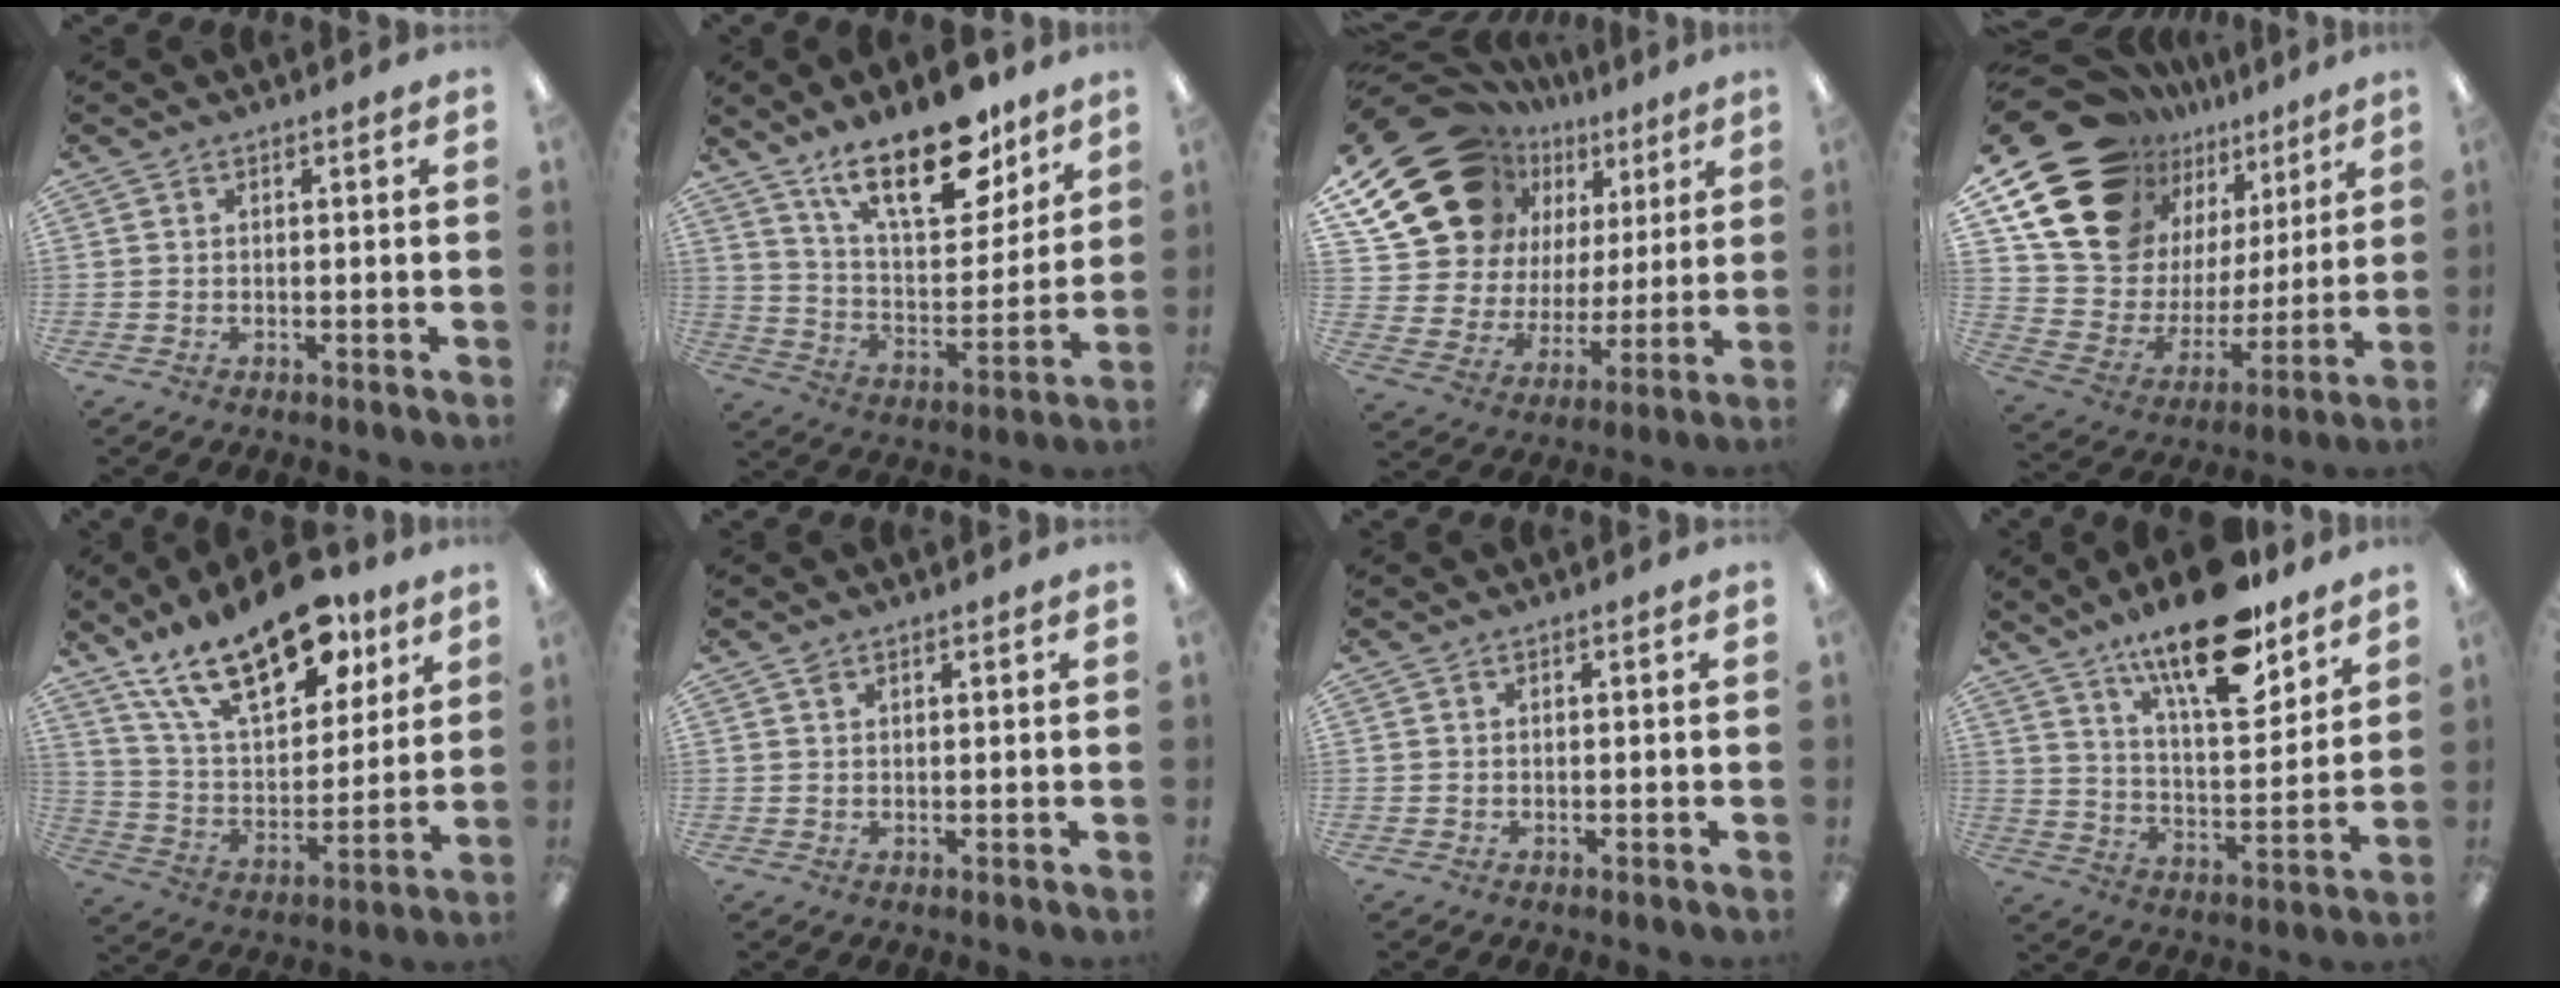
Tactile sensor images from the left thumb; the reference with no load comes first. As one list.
[{"total": 21.2, "force": [13.7, 8.8, 13.5], "torque": [-0.212, -0.075, 0.233]}, {"total": 23.0, "force": [13.1, 15.9, 10.4], "torque": [-0.193, -0.081, 0.259]}, {"total": 19.9, "force": [14.0, 12.2, 7.3], "torque": [-0.152, -0.101, 0.275]}, {"total": 24.0, "force": [15.8, 10.6, 14.6], "torque": [-0.248, -0.080, 0.274]}, {"total": 1.0, "force": [0.8, 0.5, 0.5], "torque": [-0.012, 0.000, 0.014]}, {"total": 0.0}, {"total": 19.8, "force": [14.5, 6.3, 12.0], "torque": [-0.194, -0.086, 0.240]}]